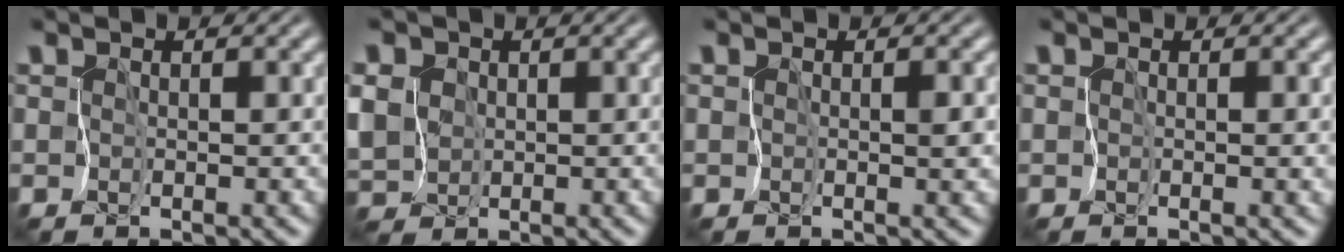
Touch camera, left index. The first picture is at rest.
{"total": 4.5, "force": [0.1, 4.0, 1.9], "torque": [-0.058, 0.011, -0.008]}
{"total": 1.0, "force": [-0.4, 0.3, 0.9], "torque": [-0.012, -0.004, -0.006]}
{"total": 2.7, "force": [-0.1, 1.3, 2.4], "torque": [-0.026, -0.006, 0.003]}